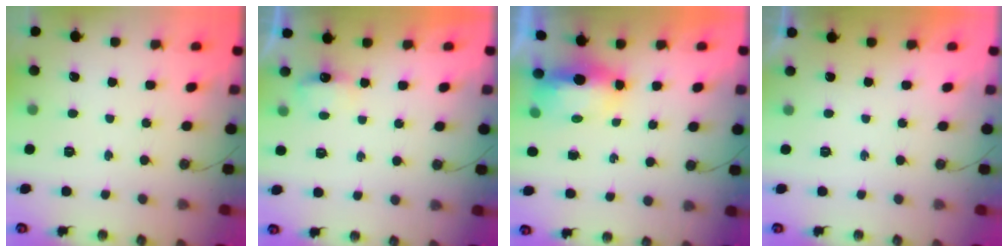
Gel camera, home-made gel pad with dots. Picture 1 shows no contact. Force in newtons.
{"total": 4.0, "press": 3.9, "slide": 0.7}
{"total": 6.9, "press": 6.8, "slide": 1.3}
{"total": 0.0}